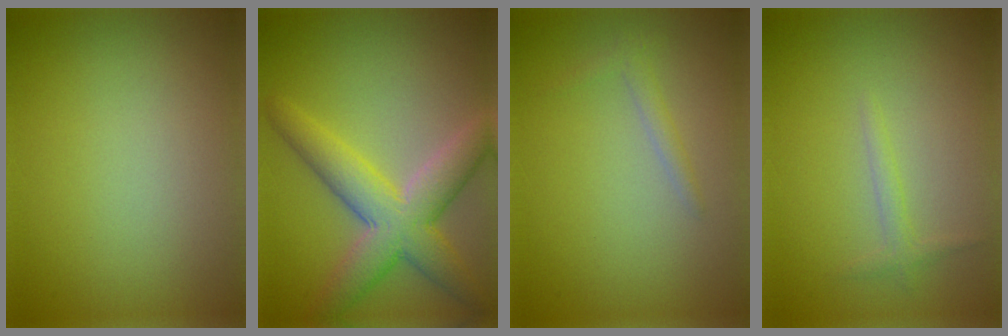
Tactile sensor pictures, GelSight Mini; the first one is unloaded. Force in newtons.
{"total": 6.6, "press": 6.5, "slide": 0.4}
{"total": 1.1, "press": 1.1, "slide": 0.0}
{"total": 1.1, "press": 1.1, "slide": 0.0}